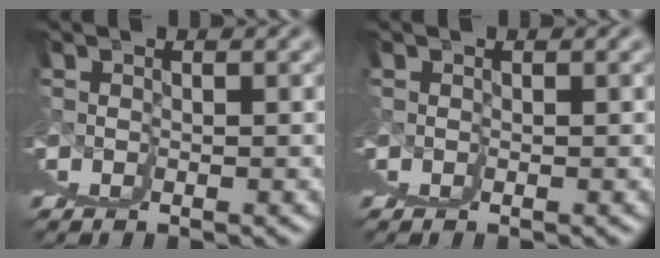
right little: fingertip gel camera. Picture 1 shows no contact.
{"total": 0.0}